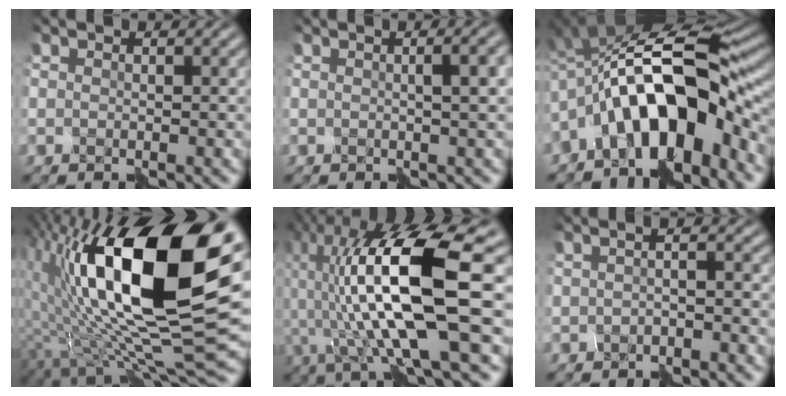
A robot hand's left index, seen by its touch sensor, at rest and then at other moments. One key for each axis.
{"total": 2.9, "fx": 0.7, "fy": 1.0, "fz": 2.6, "tx": -0.023, "ty": 0.006, "tz": 0.002}
{"total": 11.6, "fx": -3.8, "fy": 5.2, "fz": 9.7, "tx": -0.137, "ty": 0.023, "tz": -0.074}
{"total": 18.2, "fx": 5.3, "fy": 7.2, "fz": 15.9, "tx": -0.271, "ty": 0.010, "tz": 0.081}
{"total": 13.3, "fx": 0.7, "fy": 3.4, "fz": 12.8, "tx": -0.252, "ty": 0.008, "tz": 0.014}
{"total": 1.0, "fx": -0.6, "fy": 0.1, "fz": 0.9, "tx": -0.014, "ty": -0.001, "tz": -0.014}